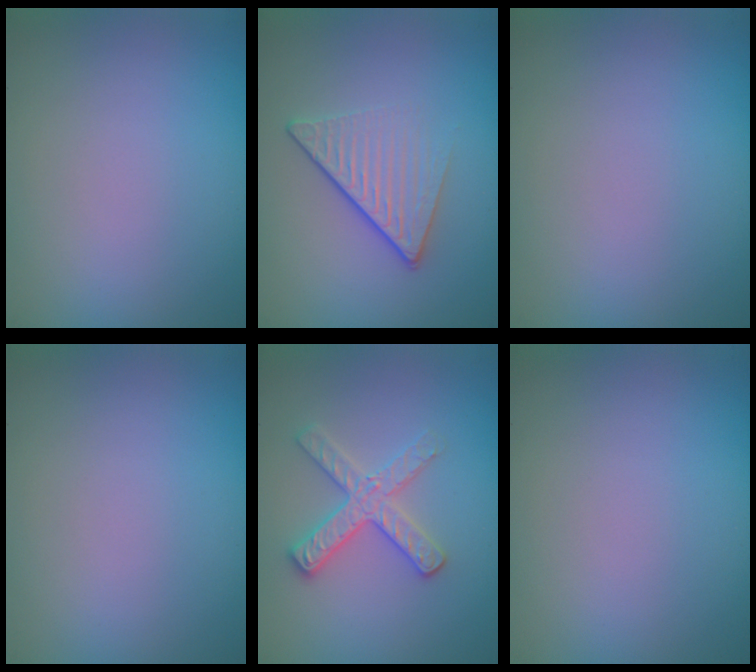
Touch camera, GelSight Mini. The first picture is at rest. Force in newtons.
{"total": 4.2, "press": 2.7, "slide": 3.2}
{"total": 0.0}
{"total": 0.0}
{"total": 2.9, "press": 2.8, "slide": 0.8}
{"total": 0.0}